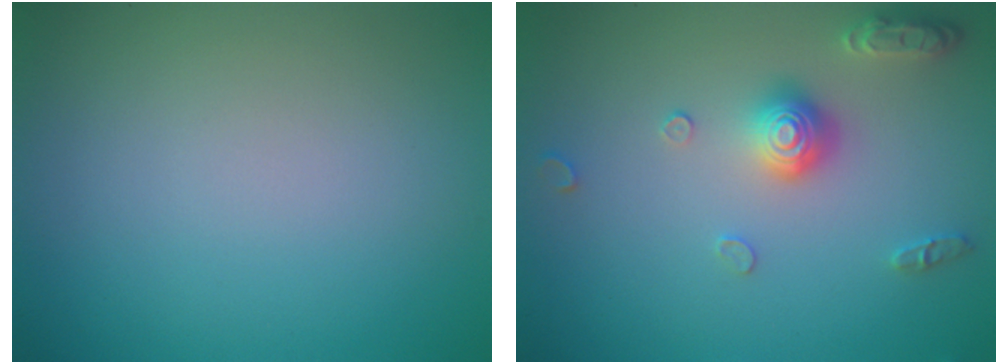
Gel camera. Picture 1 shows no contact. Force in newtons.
{"total": 3.0, "press": 2.9, "slide": 0.7}